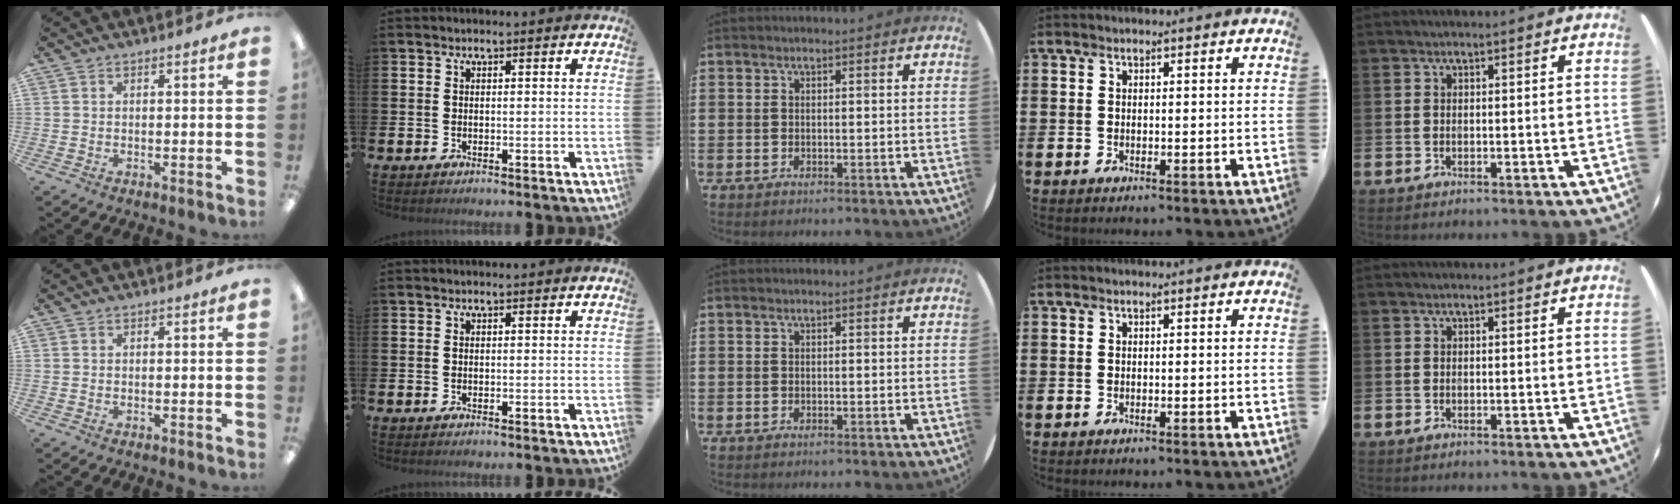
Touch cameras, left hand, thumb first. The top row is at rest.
{}